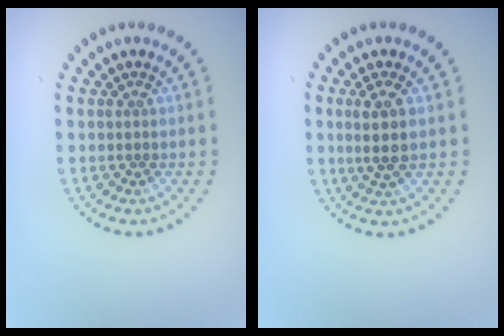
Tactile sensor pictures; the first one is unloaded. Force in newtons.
{"total": 2.5, "press": 2.2, "slide": 1.1}